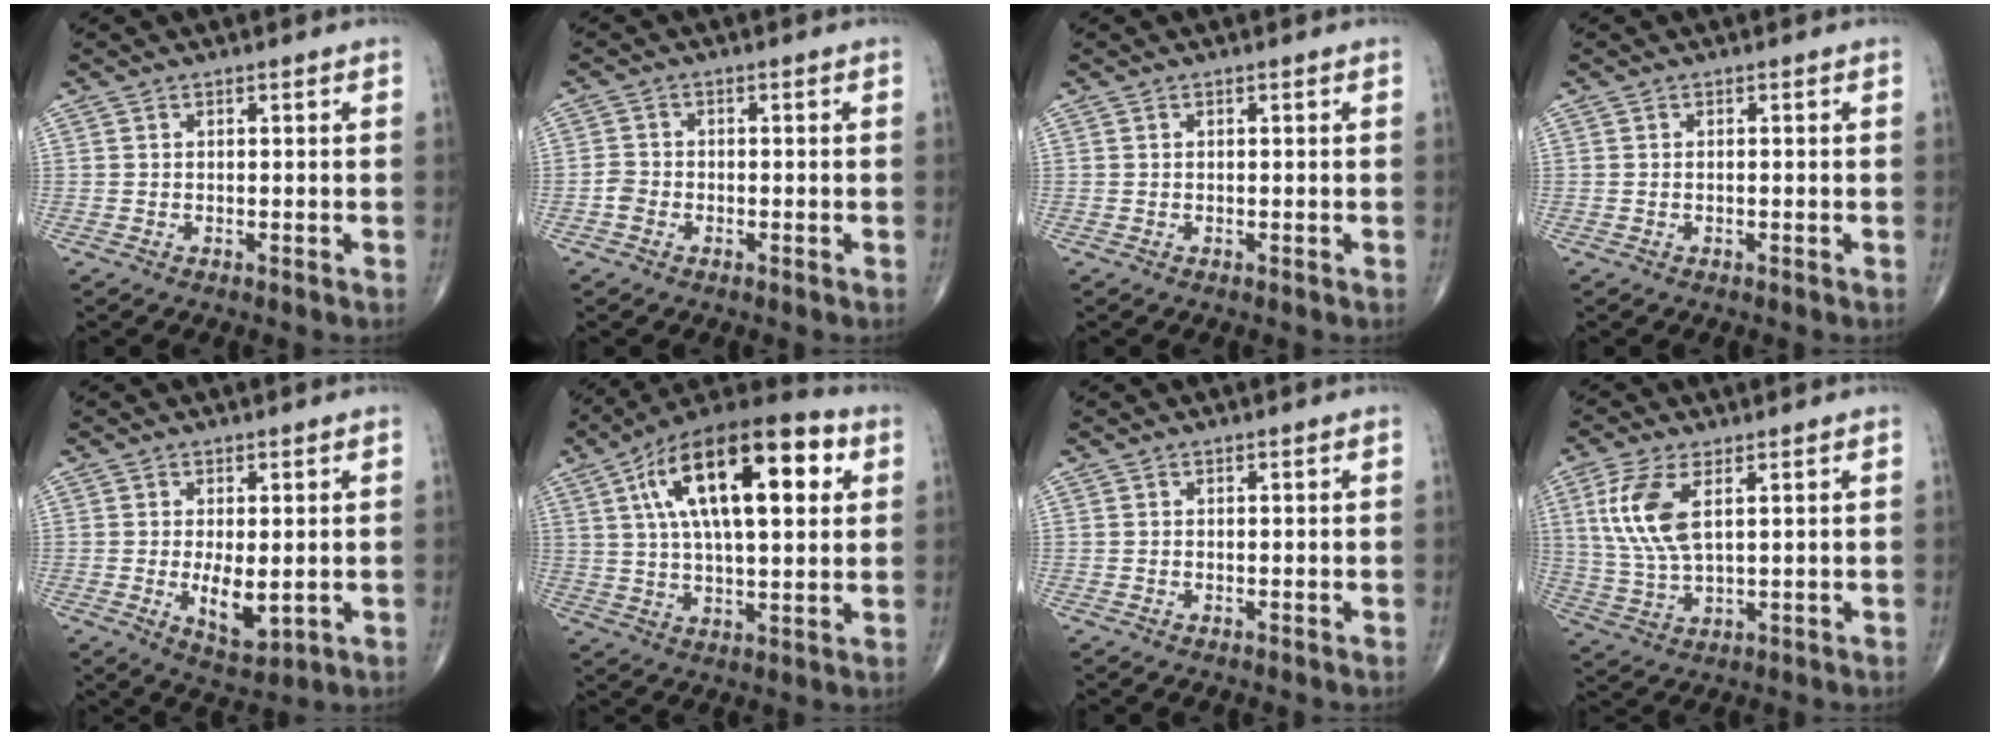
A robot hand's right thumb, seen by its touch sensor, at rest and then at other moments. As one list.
[{"total": 2.1, "force": [-1.0, 1.6, 1.0], "torque": [-0.016, 0.008, -0.023]}, {"total": 0.0}, {"total": 0.0}, {"total": 6.5, "force": [-0.7, 2.9, 5.8], "torque": [-0.090, -0.017, -0.002]}, {"total": 23.4, "force": [7.3, 9.6, 20.0], "torque": [-0.325, 0.013, 0.111]}, {"total": 0.0}, {"total": 10.3, "force": [3.2, 4.4, 8.8], "torque": [-0.199, -0.007, 0.069]}]